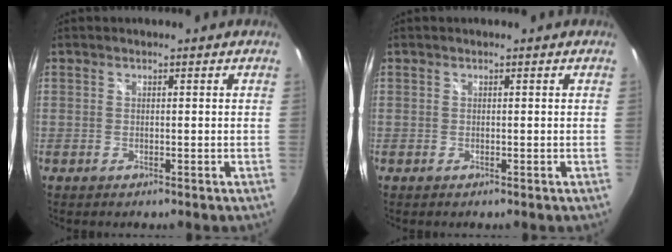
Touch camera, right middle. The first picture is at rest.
{"total": 0.0}